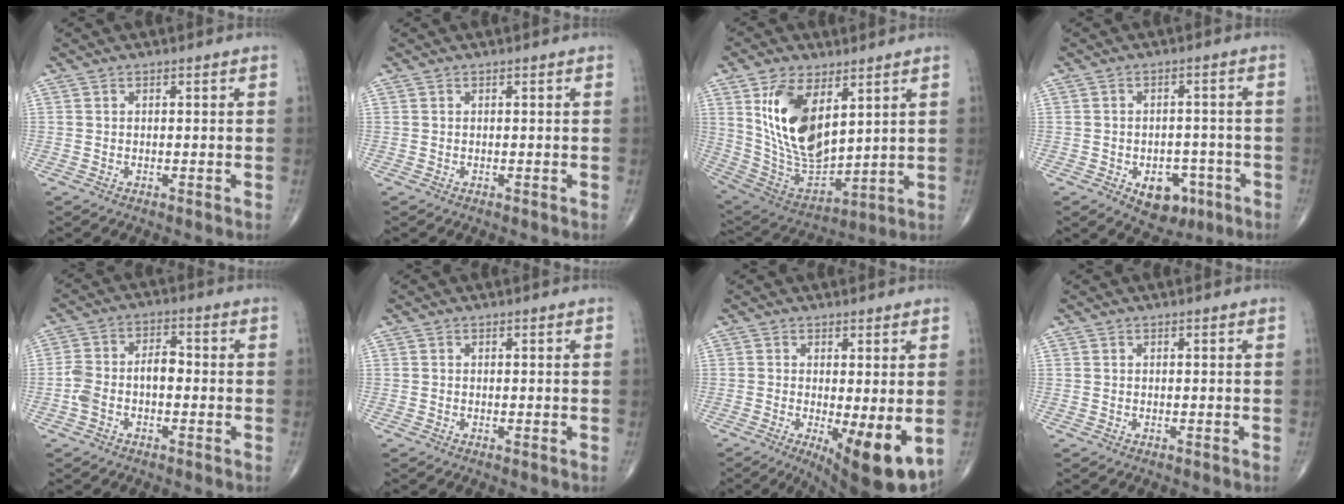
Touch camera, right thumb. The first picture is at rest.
{"total": 0.0}
{"total": 17.9, "force": [6.4, 9.3, 13.8], "torque": [-0.239, -0.033, 0.139]}
{"total": 7.9, "force": [-3.4, 5.3, 4.7], "torque": [-0.031, 0.022, -0.039]}
{"total": 6.9, "force": [-1.4, 4.0, 5.4], "torque": [-0.109, 0.033, -0.029]}
{"total": 0.0}
{"total": 10.5, "force": [-2.6, 3.0, 9.7], "torque": [-0.135, -0.024, -0.030]}
{"total": 0.0}